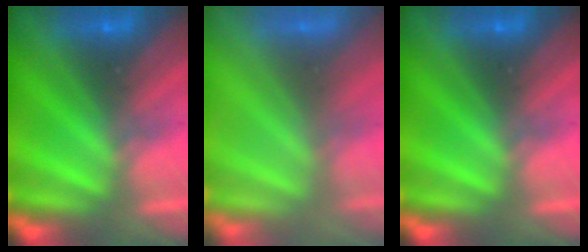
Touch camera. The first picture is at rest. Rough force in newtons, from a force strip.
{"total": 8.5}
{"total": 0.0}